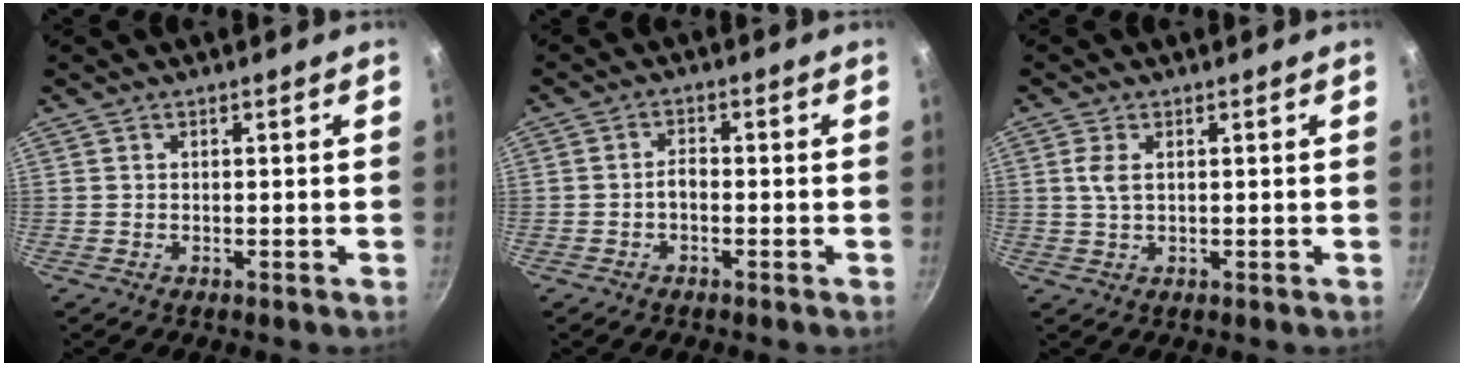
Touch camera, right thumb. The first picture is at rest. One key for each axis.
{"total": 2.1, "fx": -0.9, "fy": 1.1, "fz": 1.5, "tx": -0.021, "ty": 0.017, "tz": -0.019}
{"total": 3.0, "fx": 0.8, "fy": 1.5, "fz": 2.4, "tx": -0.052, "ty": 0.001, "tz": 0.015}